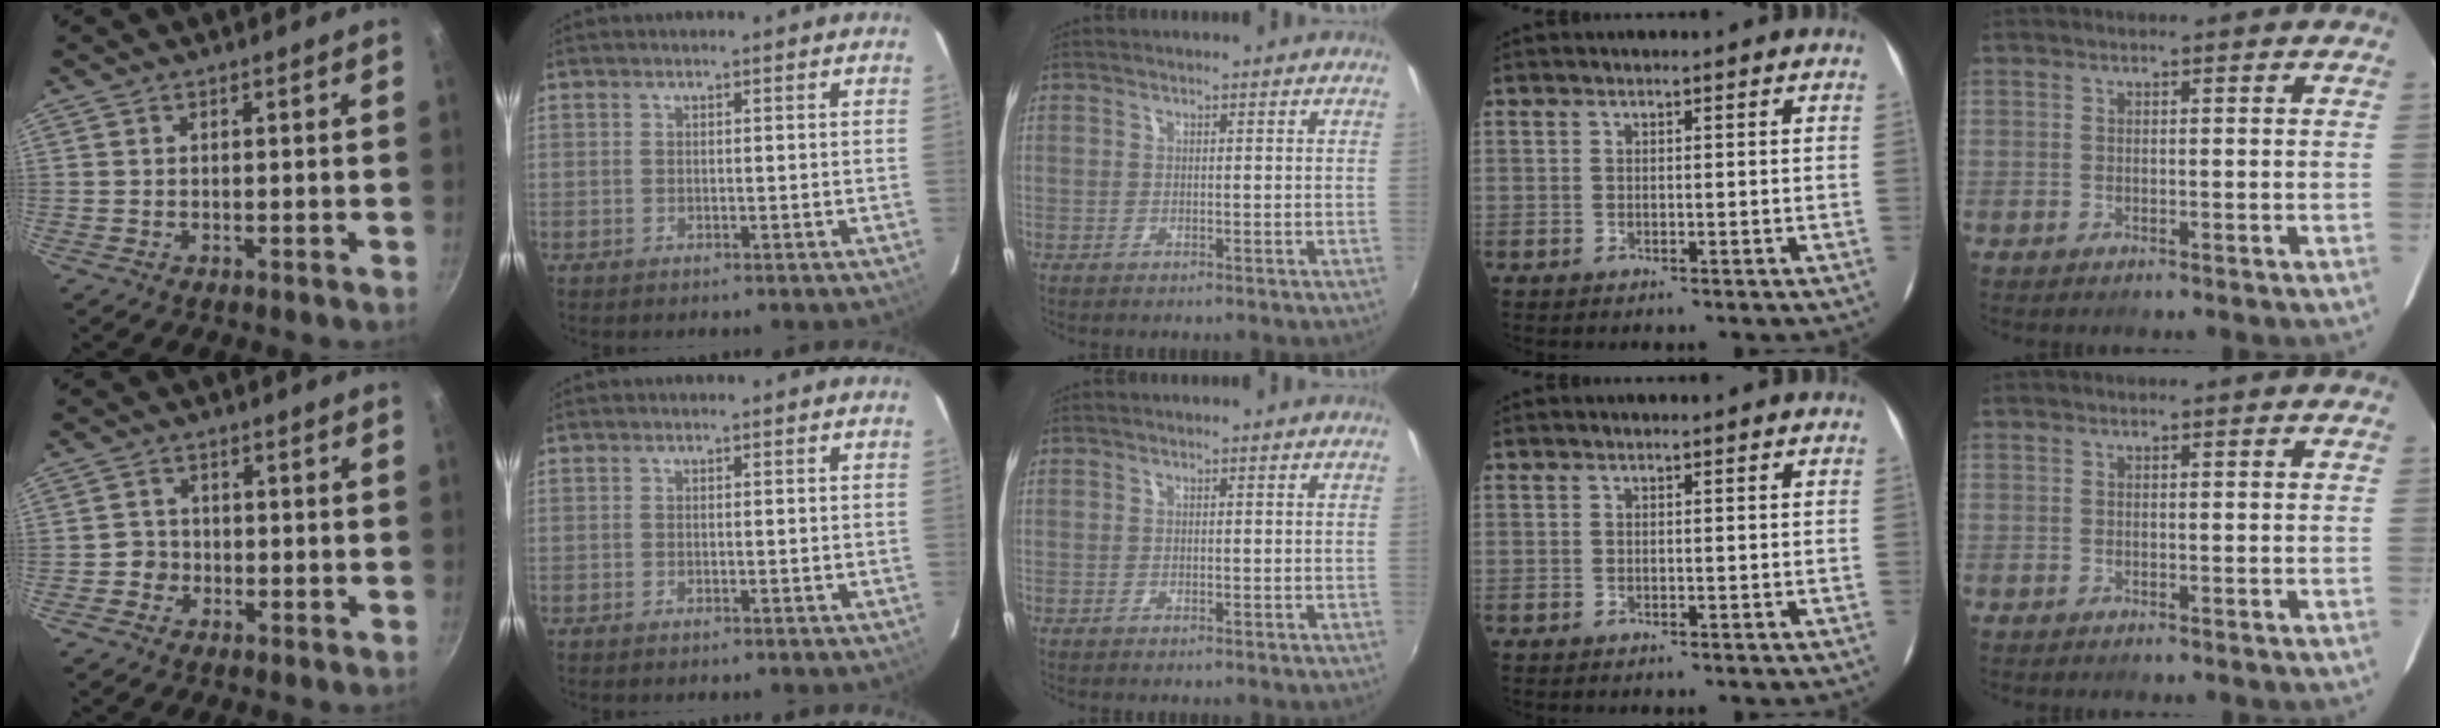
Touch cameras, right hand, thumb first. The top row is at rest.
{"thumb": {"total": 2.7, "force": [-0.9, 2.5, 0.4], "torque": [0.014, 0.010, -0.019]}}